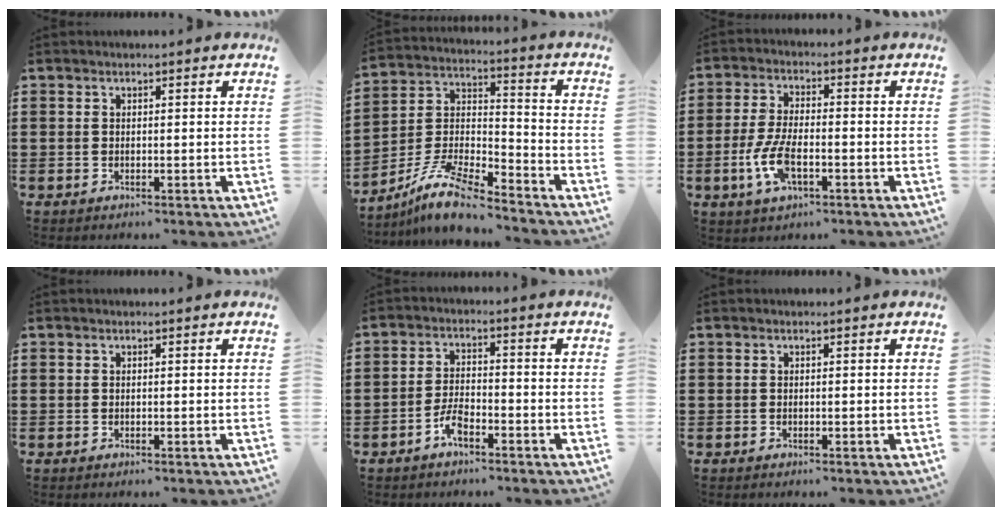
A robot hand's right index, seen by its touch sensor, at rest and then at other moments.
{"total": 10.8, "force": [-9.3, 1.9, 5.2], "torque": [-0.116, 0.016, -0.187]}
{"total": 6.9, "force": [-2.3, 2.9, 5.8], "torque": [-0.138, -0.008, -0.047]}
{"total": 0.0}
{"total": 3.8, "force": [-2.6, 1.4, 2.4], "torque": [-0.065, 0.002, -0.057]}
{"total": 0.0}